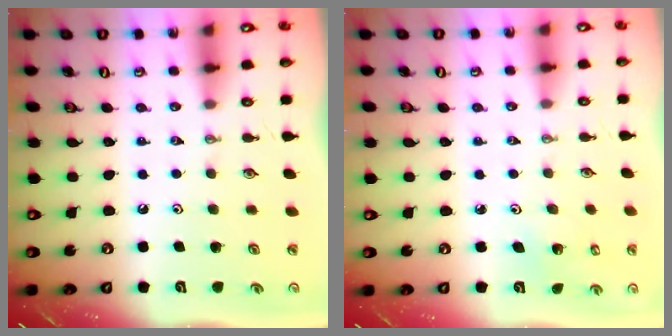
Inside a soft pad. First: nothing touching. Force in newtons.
{"total": 2.2, "press": 2.2, "slide": 0.2}